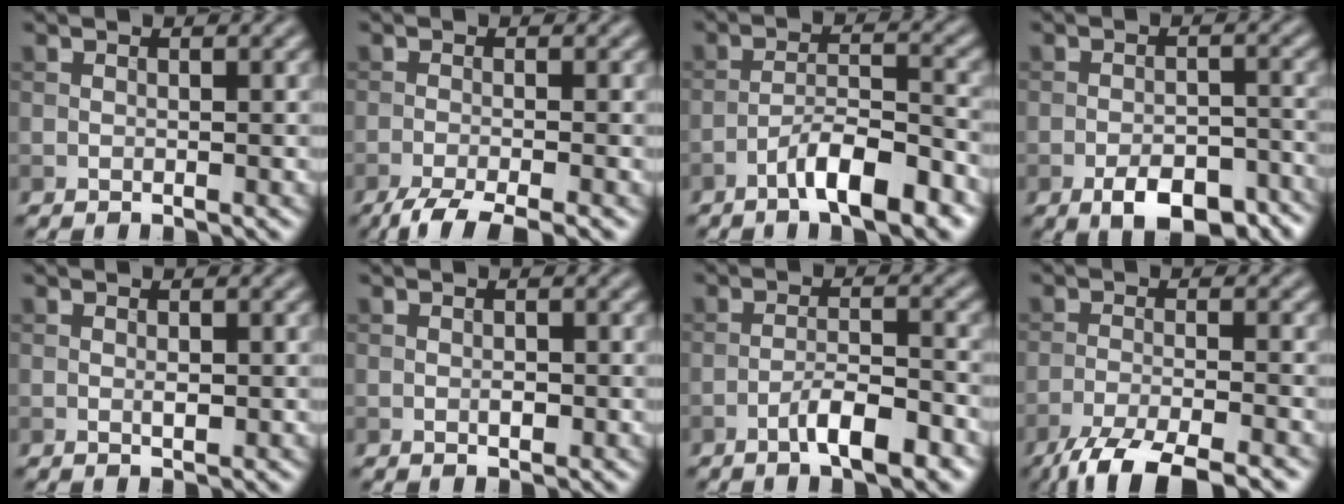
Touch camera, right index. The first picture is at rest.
{"total": 4.5, "force": [-3.2, 0.8, 3.0], "torque": [-0.047, -0.003, -0.065]}
{"total": 6.3, "force": [-4.0, 1.4, 4.6], "torque": [-0.074, 0.010, -0.067]}
{"total": 6.6, "force": [-4.2, 2.9, 4.2], "torque": [-0.059, -0.003, -0.061]}
{"total": 0.7, "force": [0.0, 0.3, 0.7], "torque": [-0.013, -0.003, 0.000]}
{"total": 0.8, "force": [-0.2, 0.4, 0.7], "torque": [-0.010, 0.001, -0.002]}
{"total": 4.6, "force": [-2.8, 1.0, 3.6], "torque": [-0.064, 0.008, -0.048]}
{"total": 7.0, "force": [-5.5, 1.4, 4.1], "torque": [-0.068, -0.010, -0.104]}